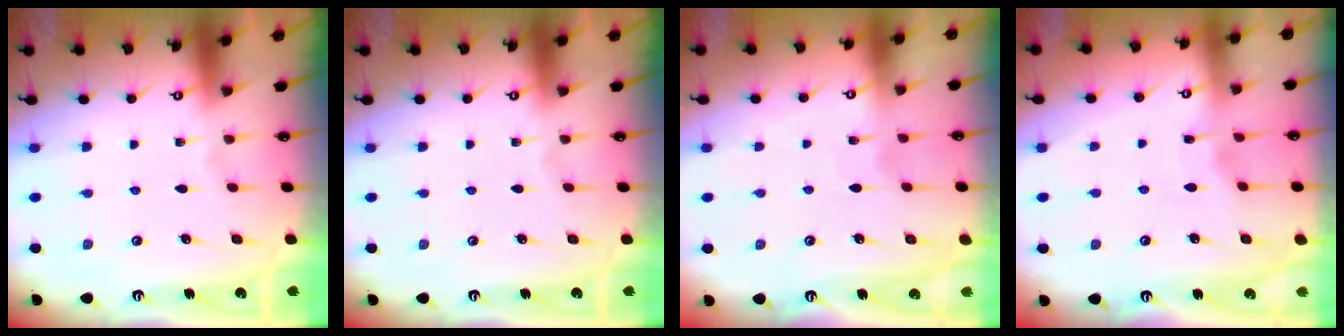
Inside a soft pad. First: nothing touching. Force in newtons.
{"total": 0.0}
{"total": 5.8, "press": 5.8, "slide": 0.6}
{"total": 2.5, "press": 2.5, "slide": 0.2}